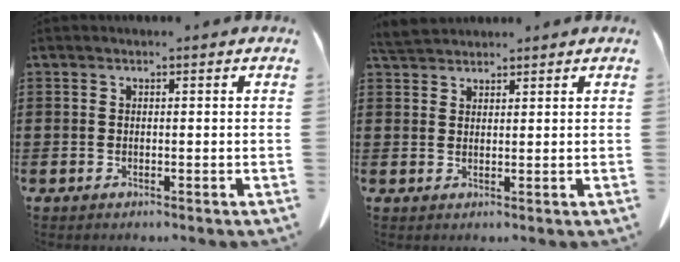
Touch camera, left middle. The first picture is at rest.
{"total": 3.2, "force": [3.1, 0.5, 0.7], "torque": [-0.023, -0.006, 0.062]}